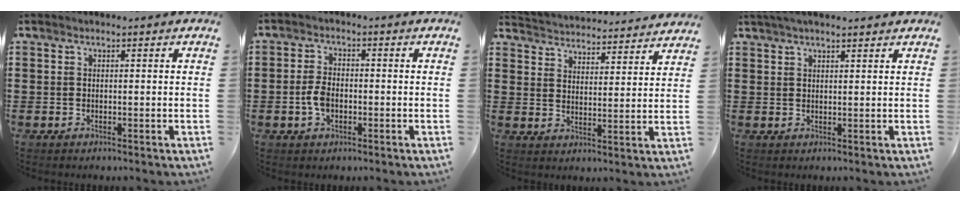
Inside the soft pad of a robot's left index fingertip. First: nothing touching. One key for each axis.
{"total": 3.8, "fx": -0.8, "fy": 2.2, "fz": 3.0, "tx": -0.076, "ty": -0.003, "tz": -0.020}
{"total": 3.9, "fx": 3.8, "fy": -0.3, "fz": -0.7, "tx": -0.010, "ty": -0.031, "tz": 0.063}
{"total": 2.4, "fx": 2.1, "fy": 0.2, "fz": 1.3, "tx": -0.028, "ty": 0.005, "tz": 0.039}